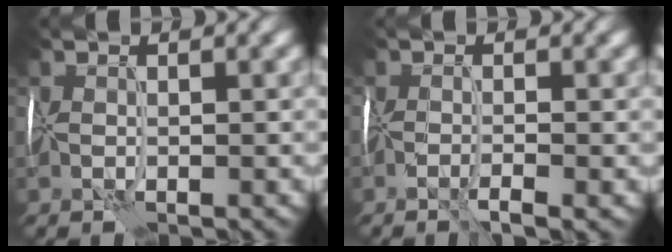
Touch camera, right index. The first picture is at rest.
{"total": 1.9, "force": [-1.3, 0.2, 1.4], "torque": [-0.035, -0.002, -0.033]}